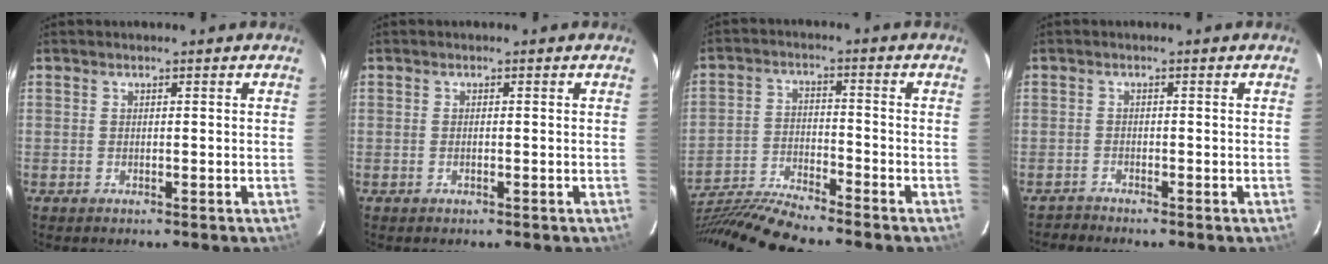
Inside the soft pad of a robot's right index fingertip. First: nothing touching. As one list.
[{"total": 0.6, "force": [-0.2, 0.1, 0.5], "torque": [-0.010, 0.002, -0.004]}, {"total": 12.3, "force": [-11.5, -1.0, 4.2], "torque": [-0.096, -0.014, -0.220]}, {"total": 1.6, "force": [-1.5, -0.1, -0.4], "torque": [0.005, -0.001, -0.033]}]